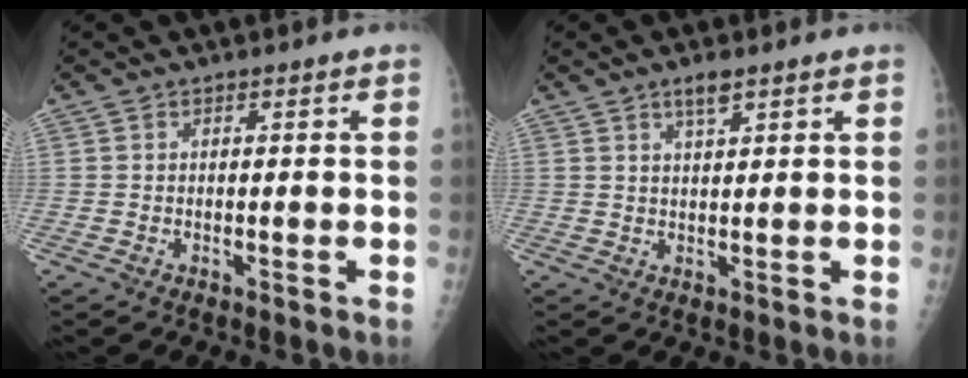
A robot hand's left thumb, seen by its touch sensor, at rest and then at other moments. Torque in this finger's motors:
{"motor_torque": [0.65, 0.35, 0.45, -0.12, 0.02]}